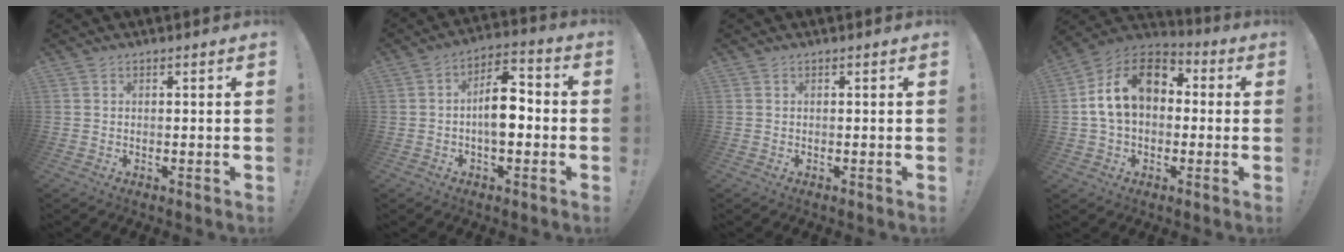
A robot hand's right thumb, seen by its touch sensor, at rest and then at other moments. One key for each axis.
{"total": 11.3, "fx": -1.6, "fy": 6.3, "fz": 9.3, "tx": -0.144, "ty": 0.015, "tz": -0.028}
{"total": 0.0}
{"total": 17.1, "fx": 3.6, "fy": 11.8, "fz": 11.9, "tx": -0.197, "ty": 0.009, "tz": 0.065}